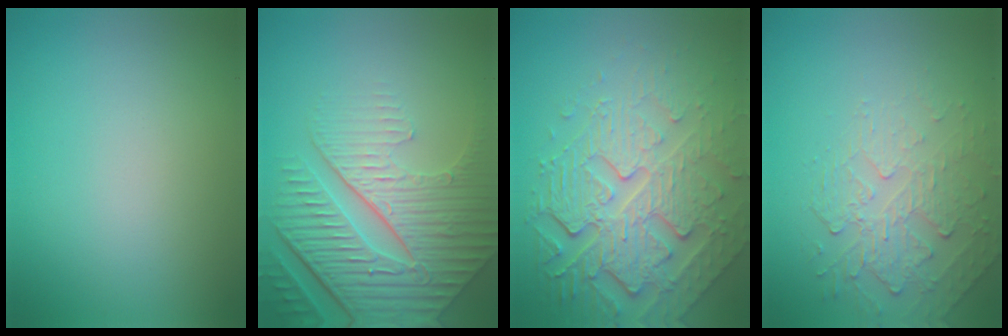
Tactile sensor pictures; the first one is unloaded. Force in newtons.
{"total": 9.1, "press": 6.2, "slide": 6.6}
{"total": 8.1, "press": 5.7, "slide": 5.8}
{"total": 2.4, "press": 1.7, "slide": 1.7}